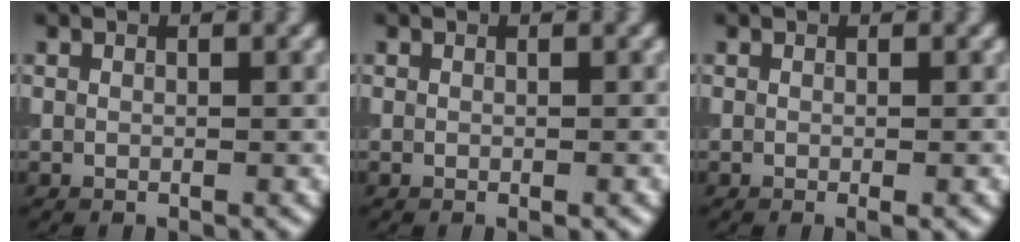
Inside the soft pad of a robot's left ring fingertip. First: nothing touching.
{"total": 0.7, "force": [-0.3, 0.2, 0.5], "torque": [-0.009, -0.003, -0.003]}
{"total": 1.0, "force": [-0.4, 0.2, 0.9], "torque": [-0.014, -0.006, -0.004]}